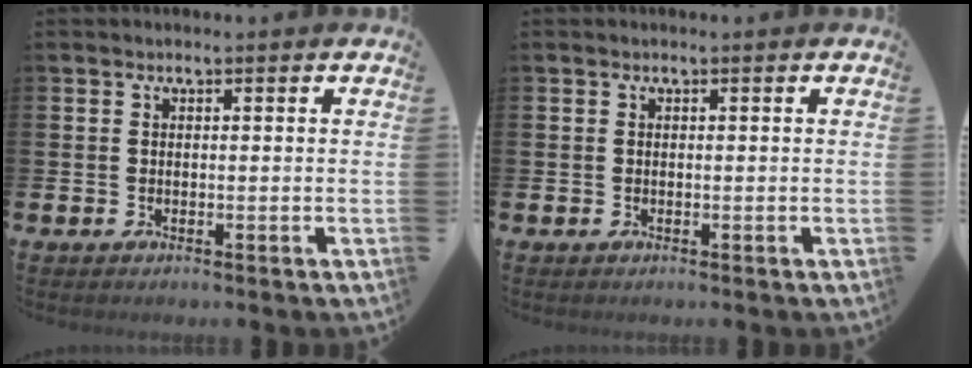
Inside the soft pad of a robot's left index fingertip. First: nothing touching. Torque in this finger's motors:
{"motor_torque": [0.00, 0.00, 0.00, 0.00]}